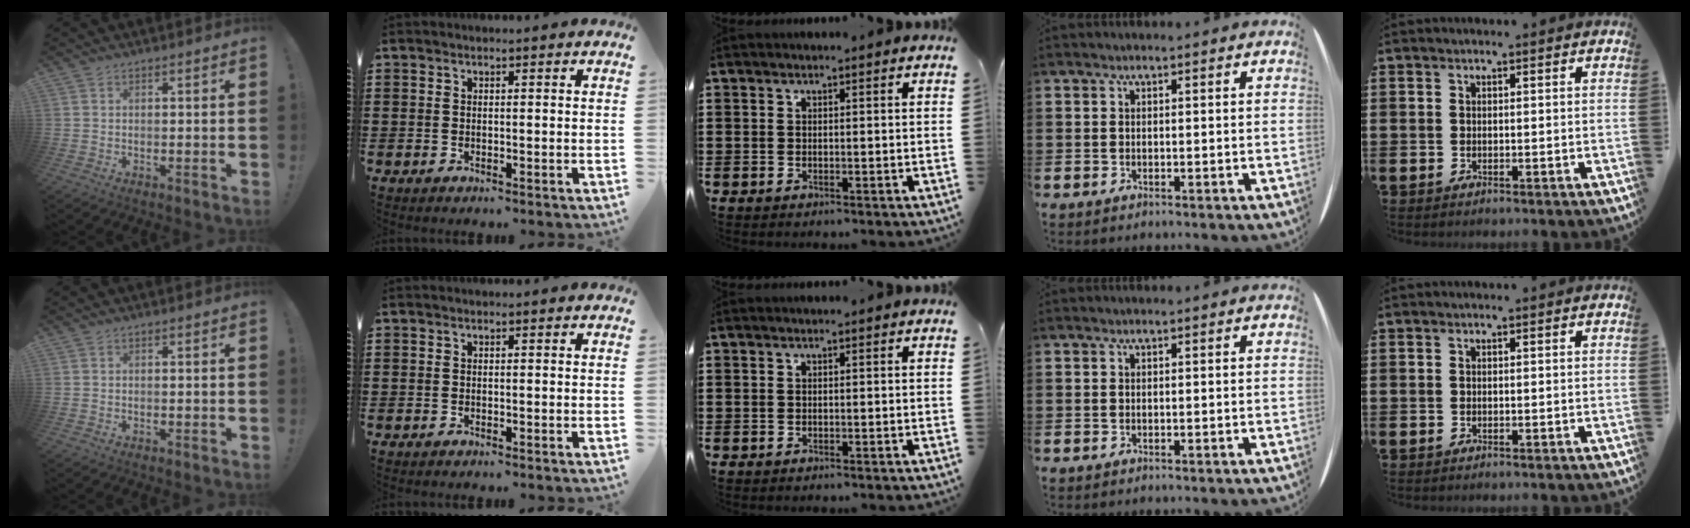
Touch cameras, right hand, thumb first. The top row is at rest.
{}